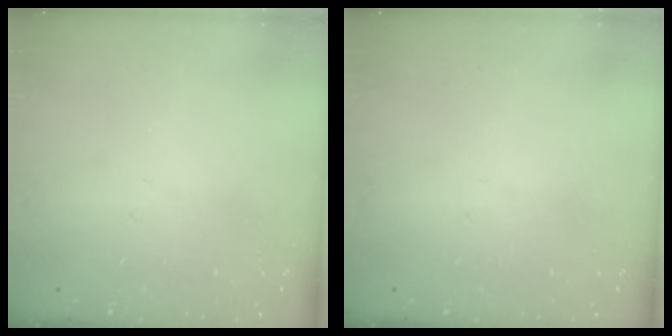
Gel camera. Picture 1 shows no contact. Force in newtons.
{"total": 0.0}